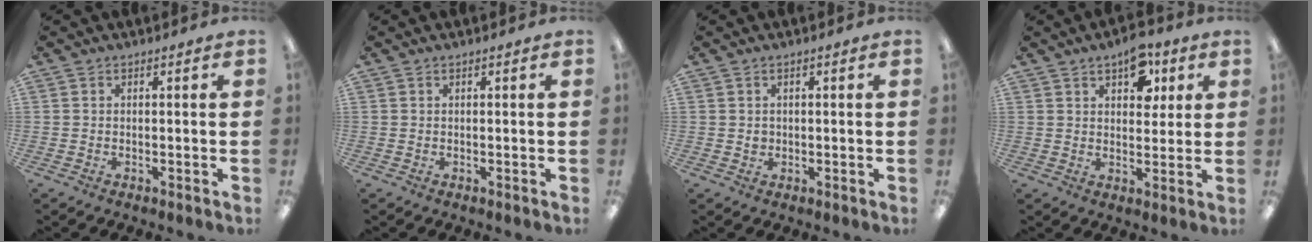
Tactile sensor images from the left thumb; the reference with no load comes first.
{"total": 0.0}
{"total": 1.3, "force": [0.3, 1.1, 0.5], "torque": [-0.012, 0.006, 0.003]}
{"total": 8.8, "force": [4.9, 4.9, 5.3], "torque": [-0.057, -0.018, 0.082]}